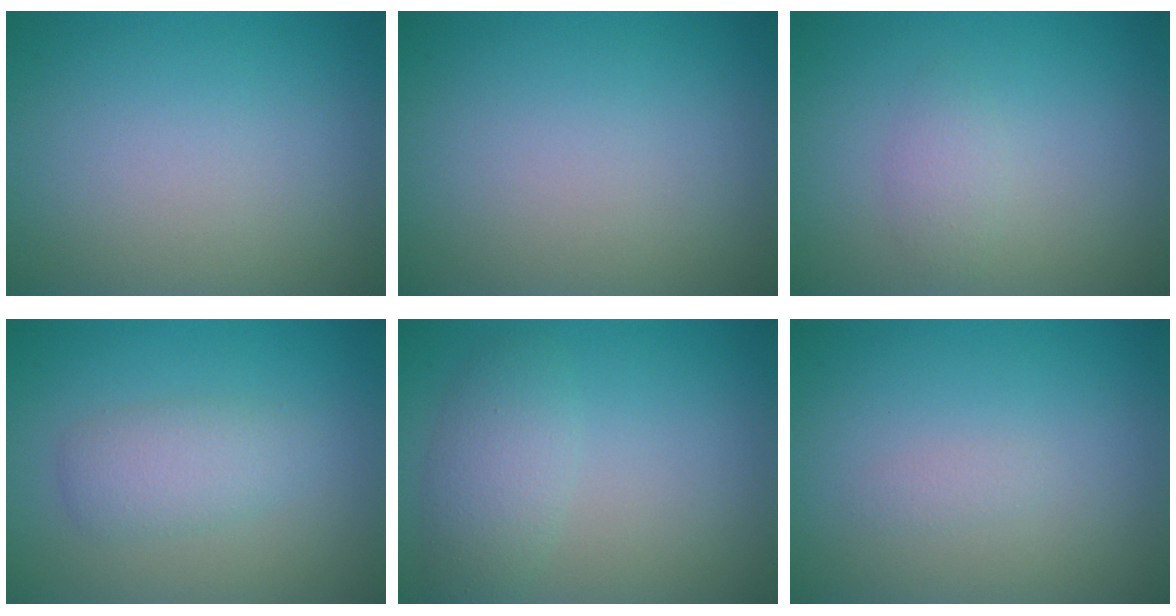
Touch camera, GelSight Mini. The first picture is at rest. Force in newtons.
{"total": 0.0}
{"total": 1.4, "press": 1.4, "slide": 0.0}
{"total": 2.6, "press": 2.6, "slide": 0.1}
{"total": 2.6, "press": 2.6, "slide": 0.2}
{"total": 0.6, "press": 0.6, "slide": 0.0}